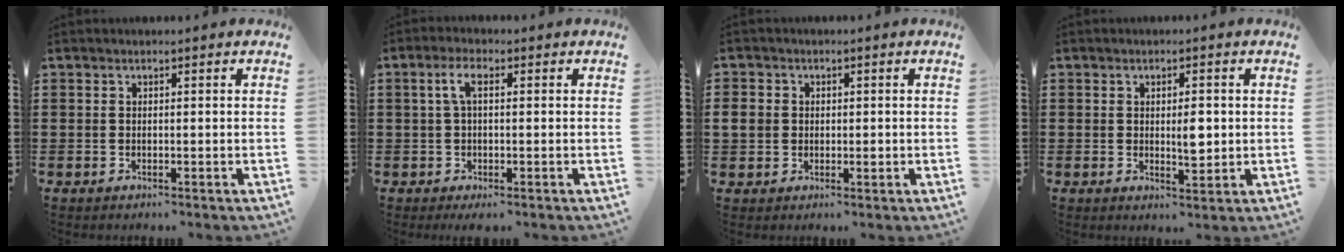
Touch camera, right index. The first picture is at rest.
{"total": 3.6, "force": [0.2, 0.9, 3.4], "torque": [-0.071, 0.008, -0.002]}
{"total": 3.0, "force": [0.0, 2.7, 1.4], "torque": [-0.044, 0.006, -0.005]}
{"total": 3.5, "force": [0.2, 1.4, 3.2], "torque": [-0.047, -0.004, 0.000]}